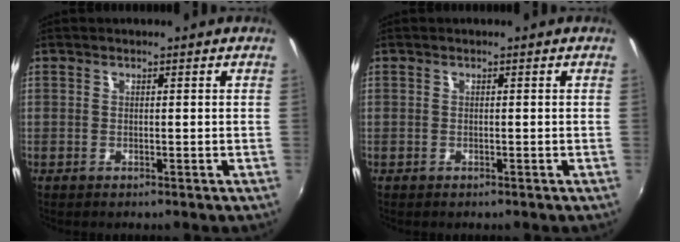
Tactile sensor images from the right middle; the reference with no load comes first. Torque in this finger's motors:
{"motor_torque": [-0.43, 0.16, 0.03, 0.01]}